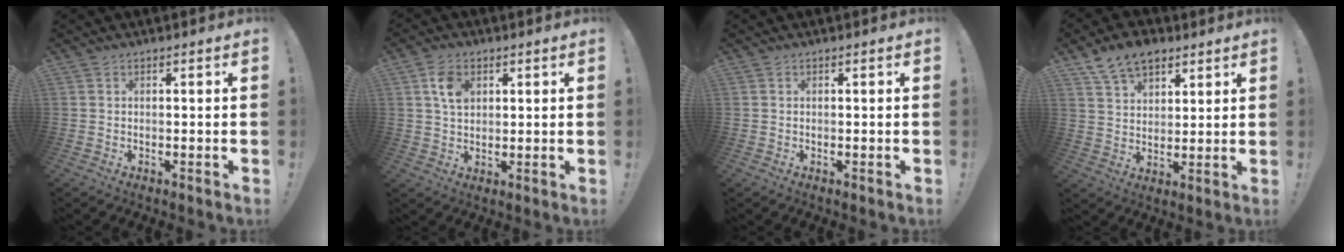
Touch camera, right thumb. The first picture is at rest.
{"total": 6.9, "force": [2.6, 4.8, 4.1], "torque": [-0.065, 0.000, 0.049]}
{"total": 0.0}
{"total": 10.5, "force": [7.1, 6.3, 4.5], "torque": [-0.076, -0.030, 0.136]}